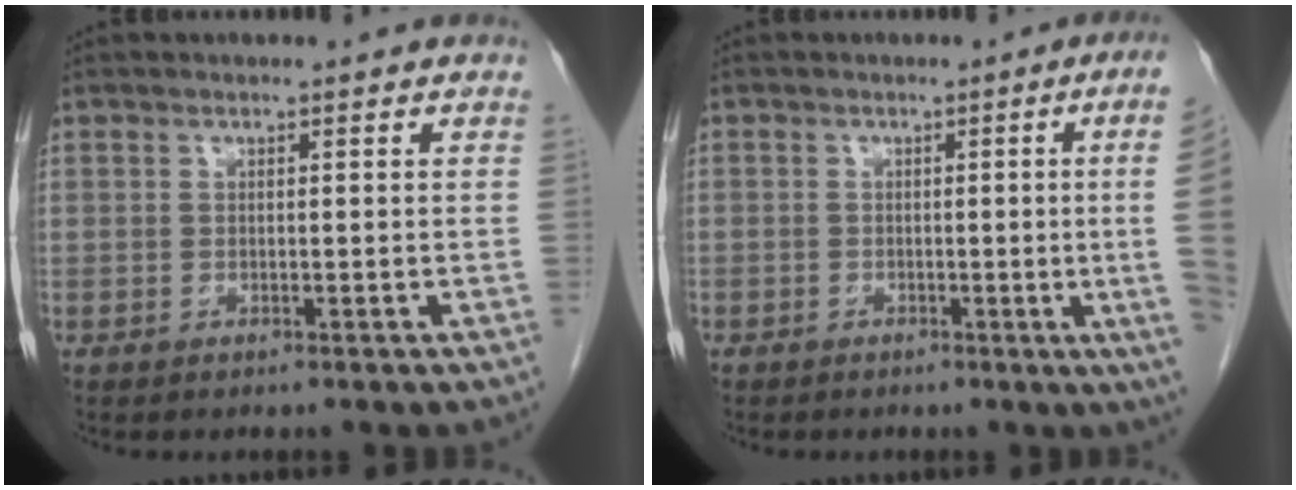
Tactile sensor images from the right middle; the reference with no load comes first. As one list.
[{"total": 7.8, "force": [-0.8, -2.2, 7.5], "torque": [-0.064, -0.010, -0.015]}]